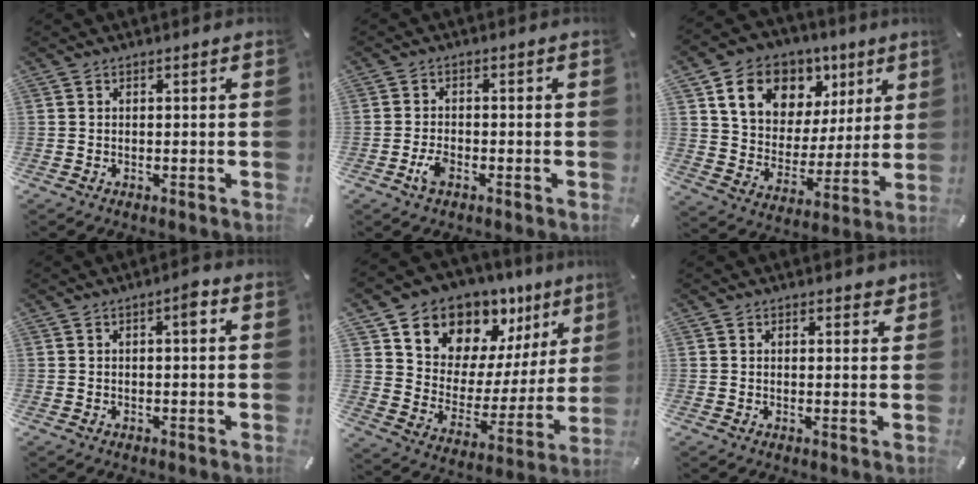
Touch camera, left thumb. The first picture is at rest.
{"total": 3.3, "force": [-1.7, 1.7, 2.3], "torque": [-0.052, 0.002, -0.031]}
{"total": 14.4, "force": [7.8, 11.0, 5.2], "torque": [-0.092, -0.039, 0.147]}
{"total": 2.6, "force": [0.5, 0.8, 2.4], "torque": [-0.033, 0.003, 0.002]}
{"total": 11.4, "force": [9.5, 6.2, -0.5], "torque": [-0.004, -0.115, 0.172]}
{"total": 1.4, "force": [1.0, 0.9, 0.5], "torque": [0.006, -0.005, 0.016]}